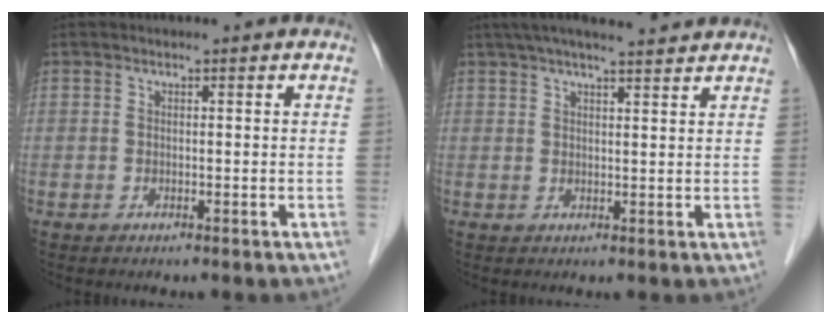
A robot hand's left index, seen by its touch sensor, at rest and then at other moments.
{"total": 10.3, "force": [9.0, 0.5, 5.0], "torque": [-0.079, 0.027, 0.122]}